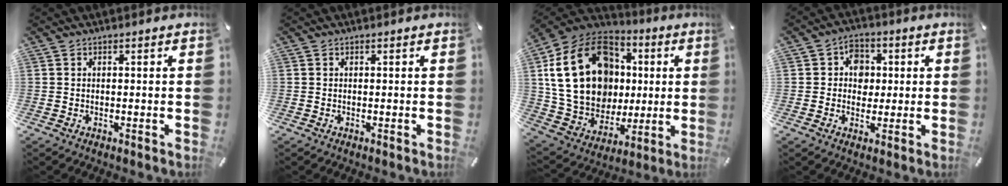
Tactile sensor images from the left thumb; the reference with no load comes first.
{"total": 0.0}
{"total": 25.4, "force": [4.8, 19.7, 15.3], "torque": [-0.305, -0.012, 0.106]}
{"total": 6.8, "force": [0.7, 6.1, 2.9], "torque": [-0.038, 0.007, 0.008]}